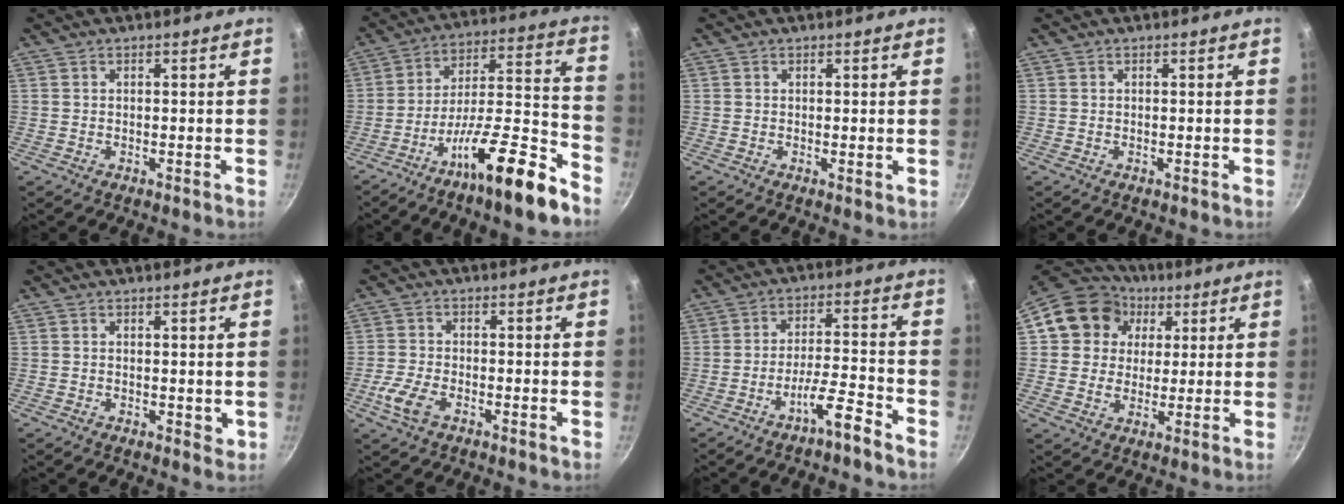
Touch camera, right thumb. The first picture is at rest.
{"total": 19.0, "force": [-12.2, 3.7, 14.1], "torque": [-0.196, 0.094, -0.210]}
{"total": 0.6, "force": [0.2, 0.2, 0.6], "torque": [-0.010, -0.003, 0.002]}
{"total": 0.0}
{"total": 1.8, "force": [0.4, 1.0, 1.4], "torque": [-0.015, -0.002, 0.007]}
{"total": 5.3, "force": [-2.3, 2.6, 3.9], "torque": [-0.087, 0.009, -0.051]}
{"total": 6.8, "force": [-4.9, 0.5, 4.6], "torque": [-0.082, 0.041, -0.082]}
{"total": 14.1, "force": [4.3, 12.3, 5.3], "torque": [-0.068, 0.016, 0.063]}